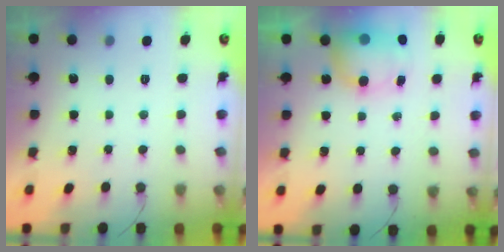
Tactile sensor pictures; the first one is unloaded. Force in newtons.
{"total": 11.3, "press": 8.5, "slide": 7.5}